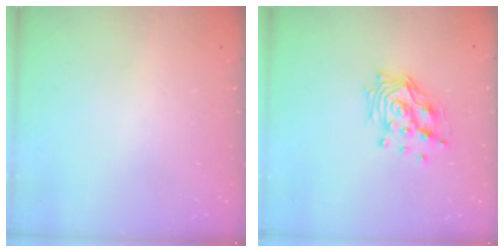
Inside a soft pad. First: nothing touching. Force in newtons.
{"total": 12.5, "press": 12.4, "slide": 1.5}